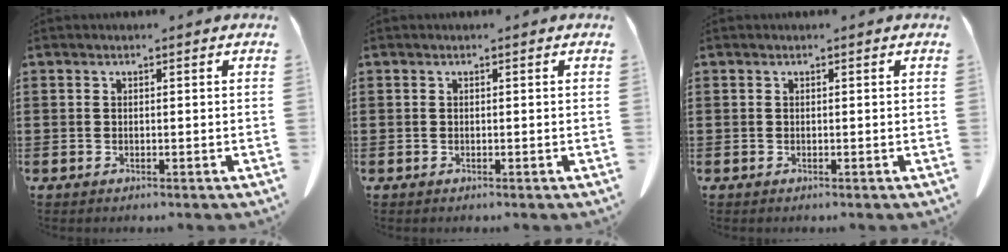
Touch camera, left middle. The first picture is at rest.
{"total": 0.0}
{"total": 0.0}